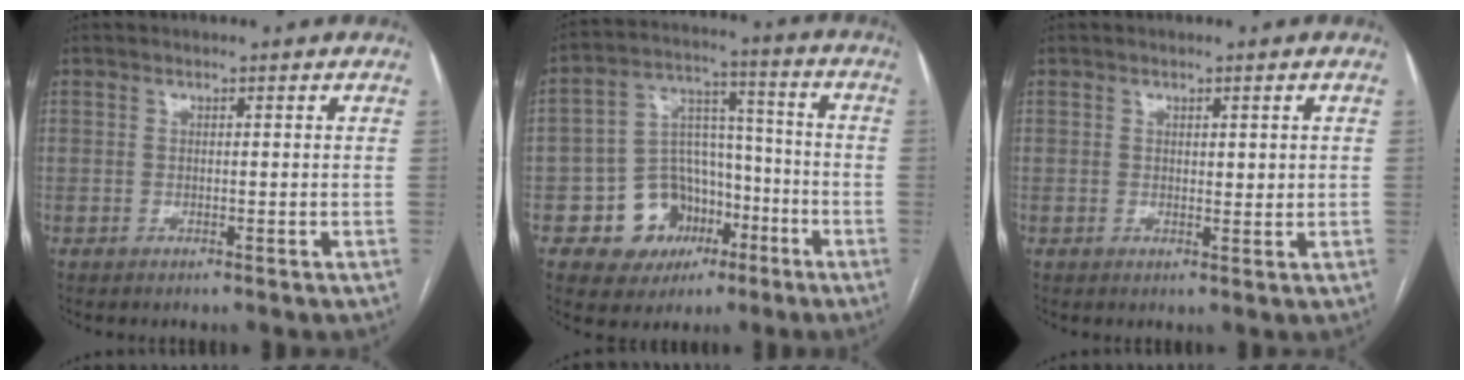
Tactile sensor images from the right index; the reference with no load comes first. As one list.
[{"total": 11.6, "force": [-5.0, 9.5, 4.5], "torque": [-0.064, 0.039, -0.070]}, {"total": 1.7, "force": [0.5, 0.6, 1.5], "torque": [-0.022, -0.003, 0.008]}]